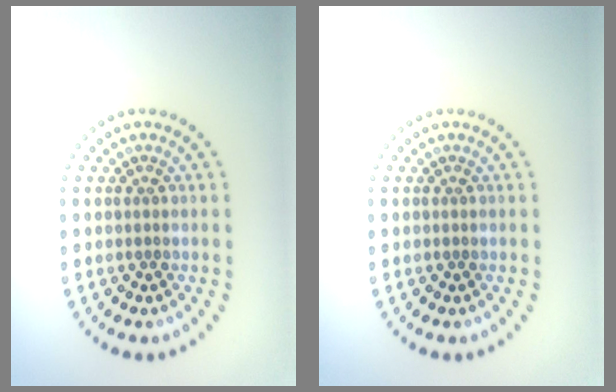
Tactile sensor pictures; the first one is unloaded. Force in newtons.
{"total": 0.0}